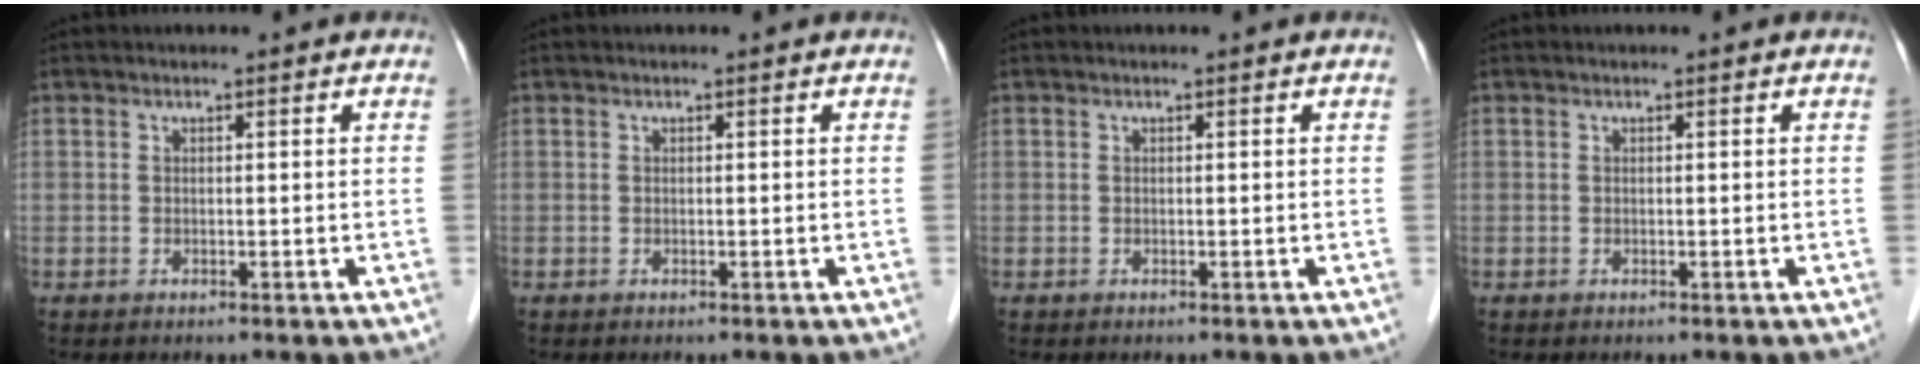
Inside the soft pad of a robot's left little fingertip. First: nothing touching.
{"total": 0.0}
{"total": 0.0}
{"total": 0.0}